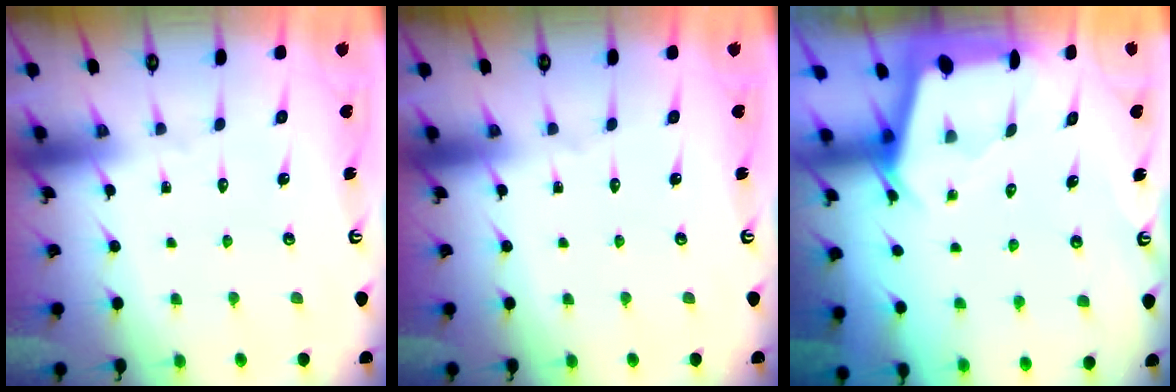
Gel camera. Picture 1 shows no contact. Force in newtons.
{"total": 0.0}
{"total": 2.4, "press": 2.4, "slide": 0.3}